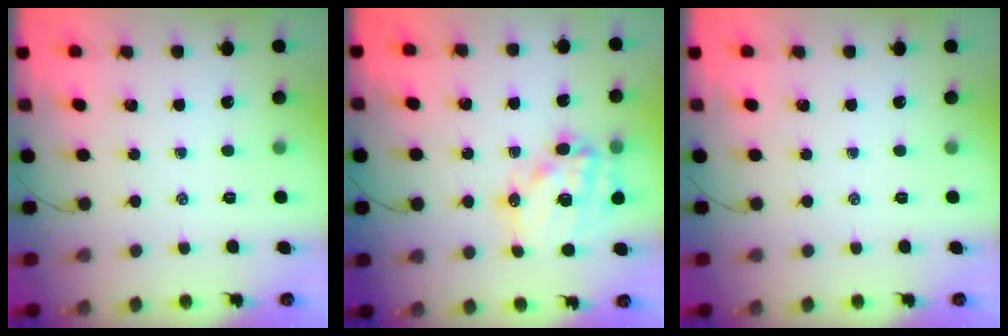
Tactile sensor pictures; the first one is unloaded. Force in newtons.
{"total": 15.6, "press": 15.2, "slide": 3.4}
{"total": 0.0}